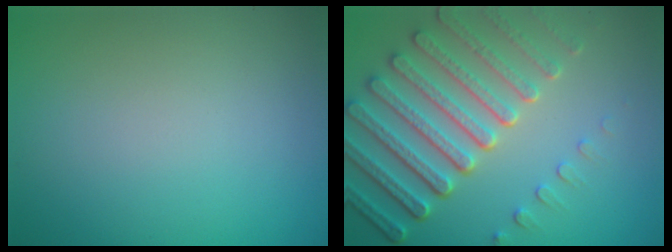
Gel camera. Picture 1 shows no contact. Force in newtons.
{"total": 7.6, "press": 5.7, "slide": 5.1}